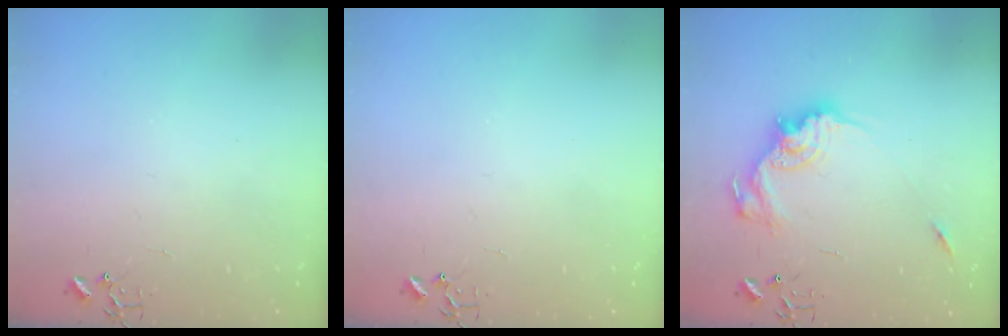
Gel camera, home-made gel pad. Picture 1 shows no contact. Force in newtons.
{"total": 0.0}
{"total": 14.8, "press": 14.8, "slide": 0.8}